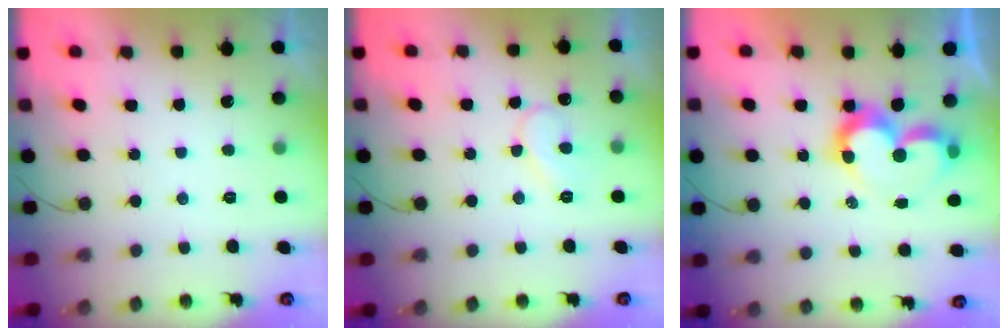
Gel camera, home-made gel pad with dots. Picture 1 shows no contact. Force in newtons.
{"total": 8.8, "press": 8.7, "slide": 0.8}
{"total": 9.6, "press": 9.6, "slide": 0.8}